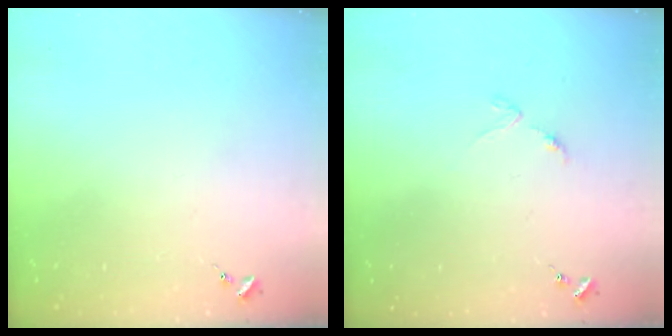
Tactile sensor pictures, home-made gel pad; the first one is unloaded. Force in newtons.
{"total": 3.1, "press": 3.0, "slide": 0.5}